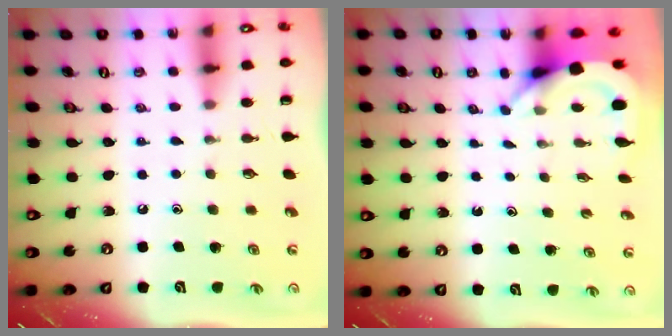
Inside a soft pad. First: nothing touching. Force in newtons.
{"total": 3.5, "press": 3.5, "slide": 0.2}